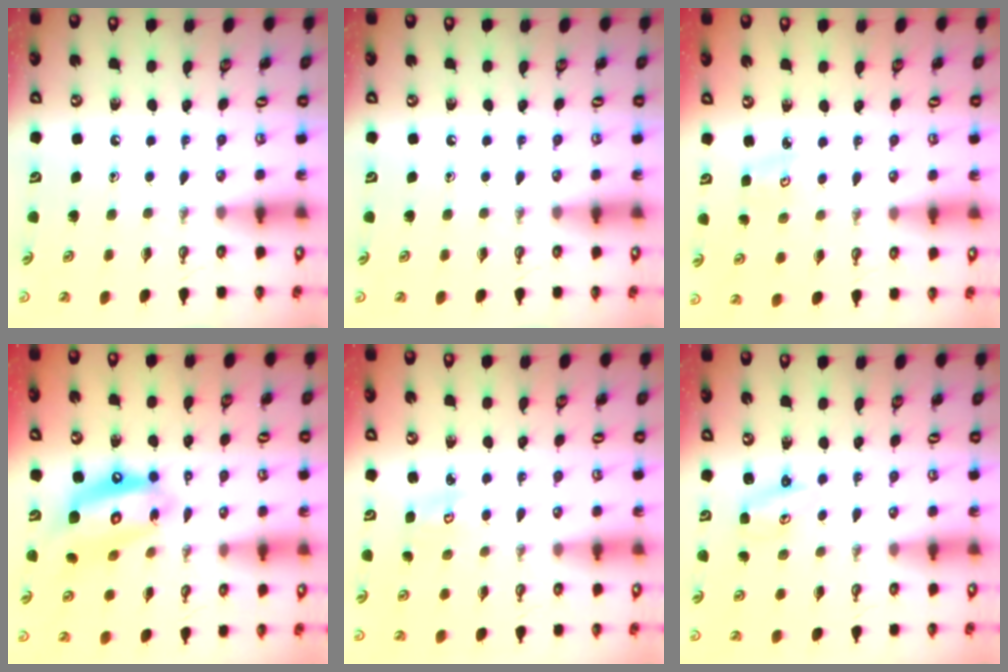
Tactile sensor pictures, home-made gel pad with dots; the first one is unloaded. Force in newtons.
{"total": 0.0}
{"total": 2.5, "press": 2.4, "slide": 0.4}
{"total": 13.9, "press": 13.8, "slide": 1.3}
{"total": 2.8, "press": 2.8, "slide": 0.3}
{"total": 1.9, "press": 1.9, "slide": 0.3}